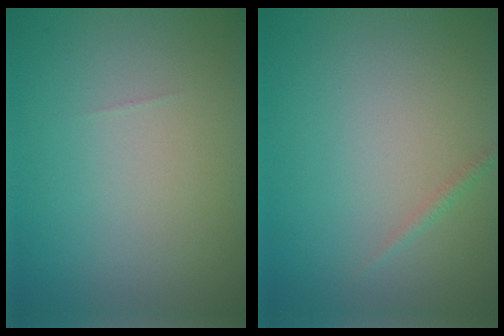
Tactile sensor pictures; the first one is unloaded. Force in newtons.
{"total": 0.6, "press": 0.6, "slide": 0.0}